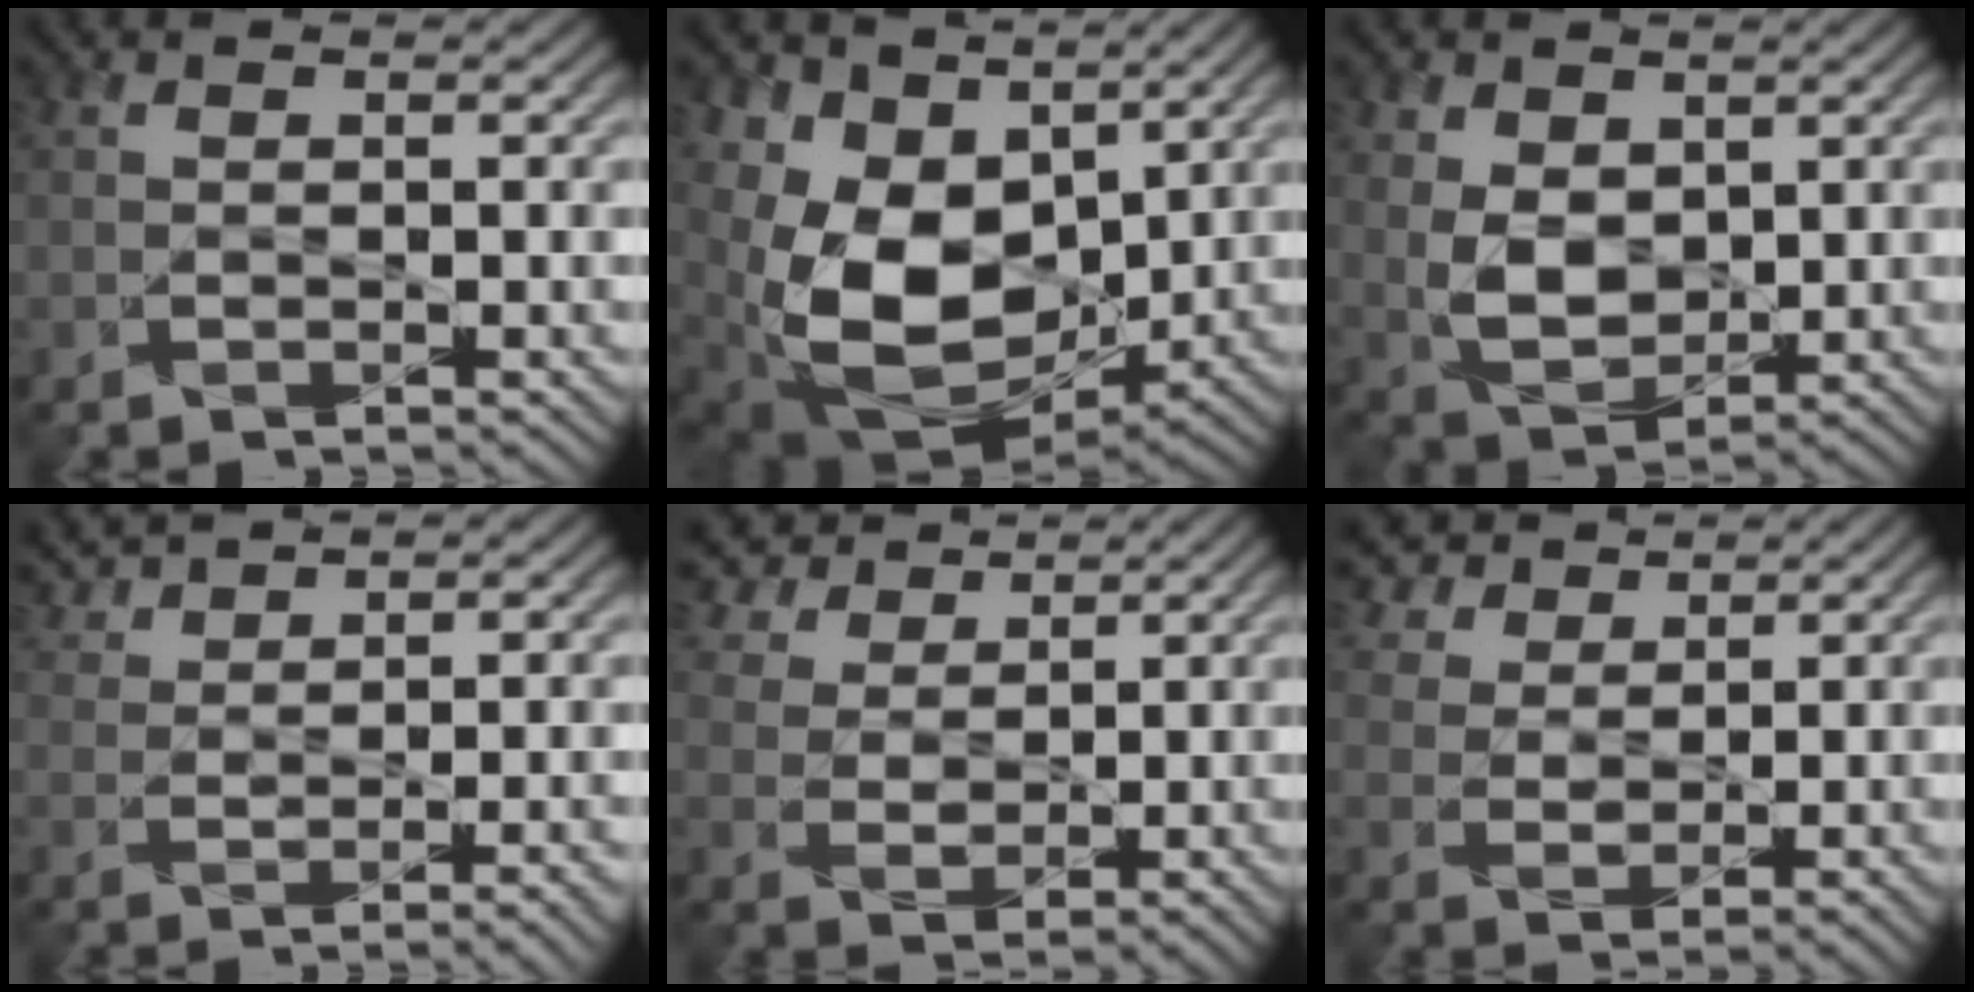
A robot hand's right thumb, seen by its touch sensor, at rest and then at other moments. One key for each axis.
{"total": 14.5, "fx": 2.8, "fy": 9.9, "fz": 10.3, "tx": -0.247, "ty": -0.019, "tz": 0.064}
{"total": 6.2, "fx": 1.4, "fy": 4.4, "fz": 4.2, "tx": -0.099, "ty": -0.010, "tz": 0.034}
{"total": 4.0, "fx": 3.1, "fy": 0.9, "fz": 2.5, "tx": -0.060, "ty": 0.012, "tz": 0.061}
{"total": 6.5, "fx": 4.2, "fy": 4.0, "fz": 2.9, "tx": -0.075, "ty": 0.010, "tz": 0.084}
{"total": 5.7, "fx": 4.1, "fy": 3.2, "fz": 2.3, "tx": -0.061, "ty": 0.004, "tz": 0.085}